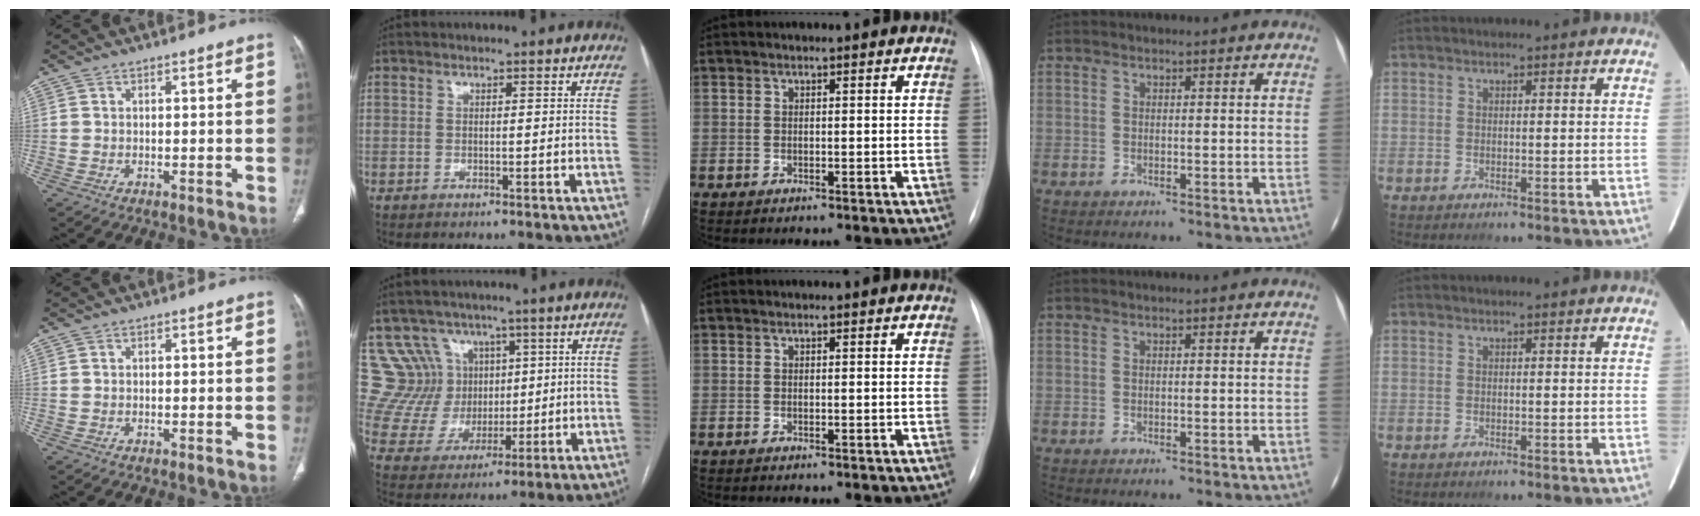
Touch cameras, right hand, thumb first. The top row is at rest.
{"index": {"total": 9.8, "force": [5.2, 8.3, 0.7], "torque": [-0.023, 0.044, 0.106]}}